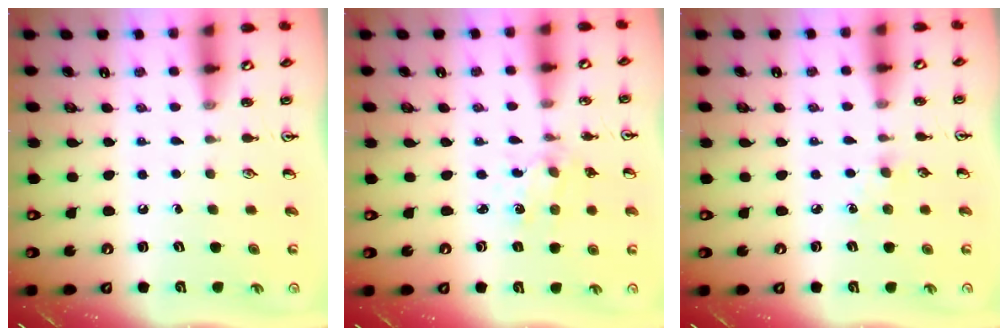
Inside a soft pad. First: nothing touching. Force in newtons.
{"total": 1.4, "press": 1.4, "slide": 0.3}
{"total": 3.0, "press": 2.9, "slide": 0.4}